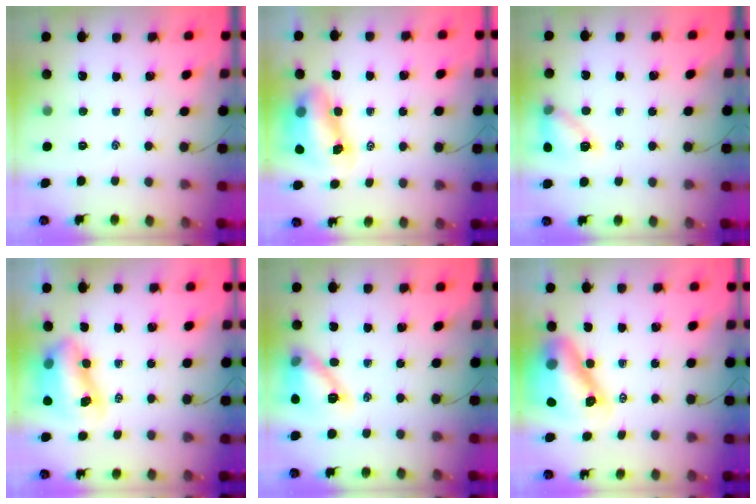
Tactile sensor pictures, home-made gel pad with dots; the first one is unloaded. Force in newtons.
{"total": 8.5, "press": 8.2, "slide": 2.2}
{"total": 11.6, "press": 11.4, "slide": 2.2}
{"total": 9.9, "press": 9.6, "slide": 2.1}
{"total": 13.4, "press": 13.4, "slide": 0.8}
{"total": 13.9, "press": 13.2, "slide": 4.5}